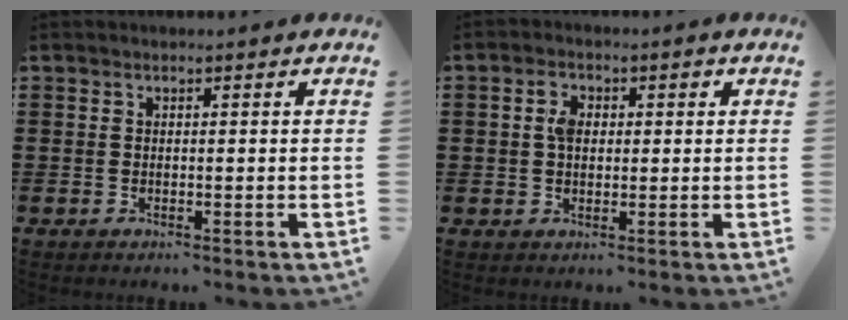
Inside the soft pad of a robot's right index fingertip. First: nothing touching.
{"total": 3.4, "force": [0.3, 2.3, 2.5], "torque": [-0.056, 0.012, 0.004]}